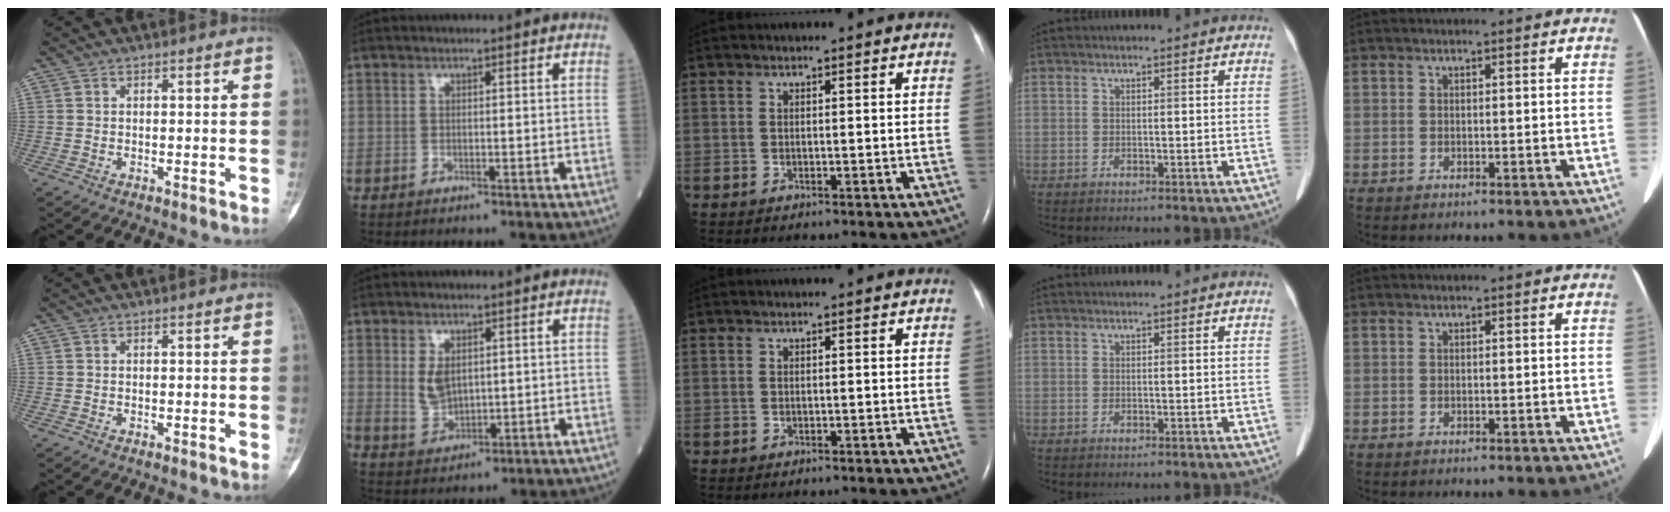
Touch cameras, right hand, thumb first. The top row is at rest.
{"index": {"total": 3.9, "force": [0.9, 2.6, 2.8], "torque": [-0.060, 0.000, 0.028]}}